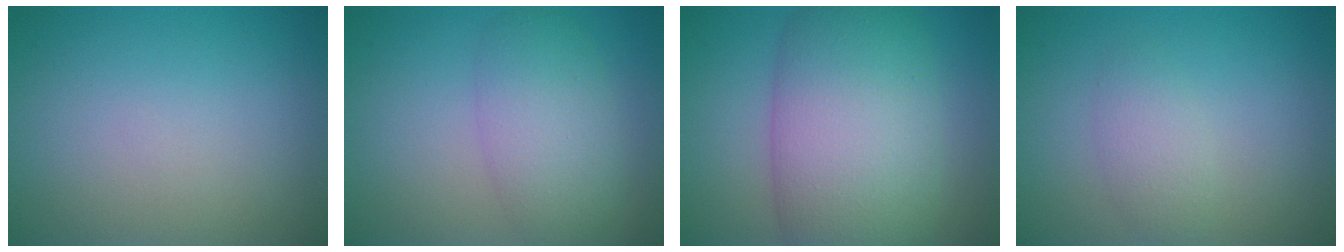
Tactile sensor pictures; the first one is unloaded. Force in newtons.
{"total": 4.9, "press": 4.9, "slide": 0.3}
{"total": 11.6, "press": 11.6, "slide": 0.4}
{"total": 1.9, "press": 1.9, "slide": 0.1}